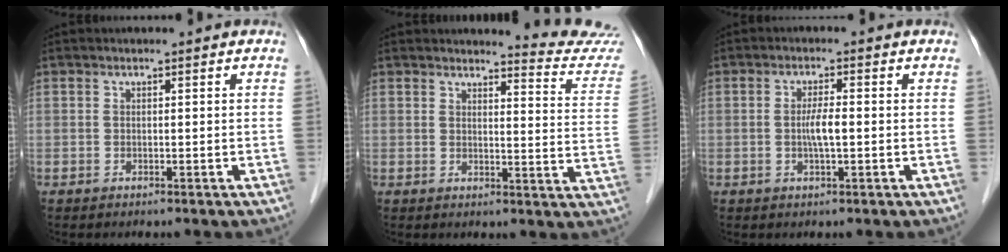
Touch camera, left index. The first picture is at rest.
{"total": 10.1, "force": [10.1, -0.9, 0.1], "torque": [0.000, -0.099, 0.095]}
{"total": 3.1, "force": [-0.5, 0.4, 3.0], "torque": [-0.059, -0.003, -0.012]}